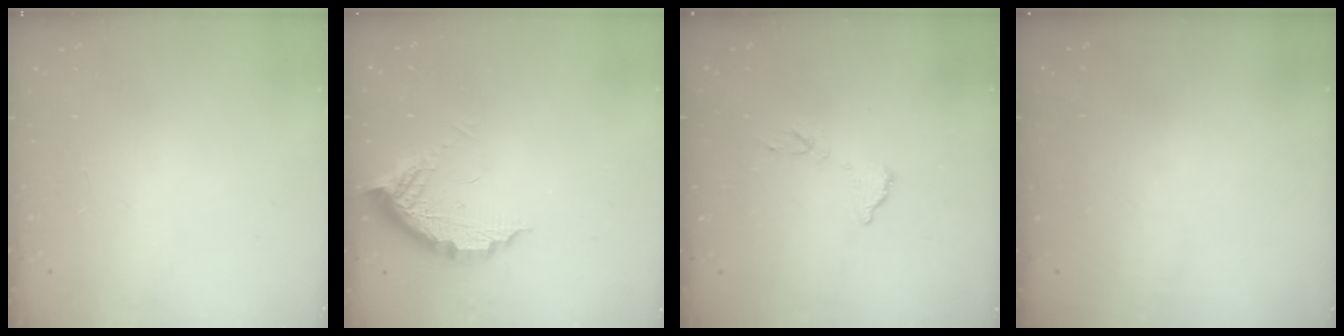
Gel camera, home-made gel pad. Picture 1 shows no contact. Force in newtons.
{"total": 10.2, "press": 10.2, "slide": 0.9}
{"total": 7.3, "press": 7.3, "slide": 0.5}
{"total": 2.9, "press": 2.9, "slide": 0.3}